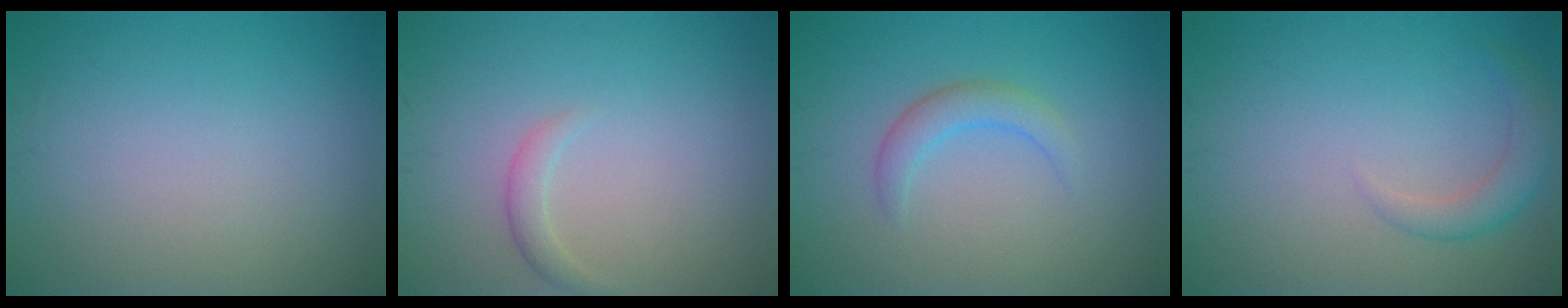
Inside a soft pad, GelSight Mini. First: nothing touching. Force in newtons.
{"total": 1.2, "press": 1.2, "slide": 0.0}
{"total": 2.1, "press": 2.1, "slide": 0.2}
{"total": 2.2, "press": 2.2, "slide": 0.1}